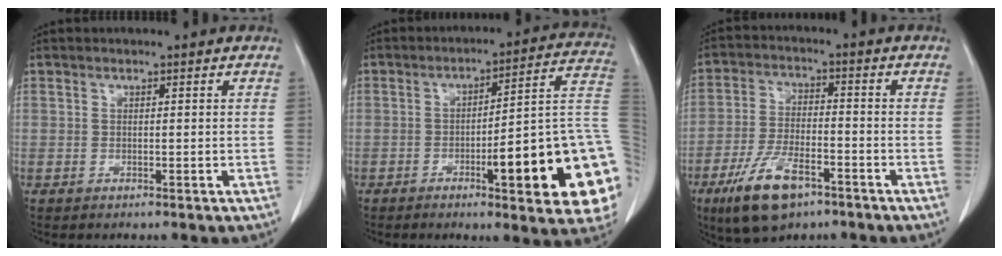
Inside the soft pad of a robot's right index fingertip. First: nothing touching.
{"total": 21.1, "force": [-5.0, 2.5, 20.3], "torque": [-0.166, 0.018, -0.058]}
{"total": 10.7, "force": [-6.4, 4.0, 7.6], "torque": [-0.159, -0.011, -0.113]}